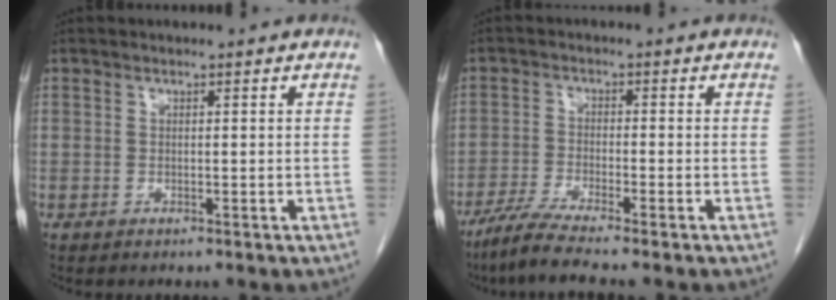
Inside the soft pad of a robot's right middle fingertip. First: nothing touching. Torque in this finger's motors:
{"motor_torque": [-0.25, -0.16, 0.05, 0.02]}